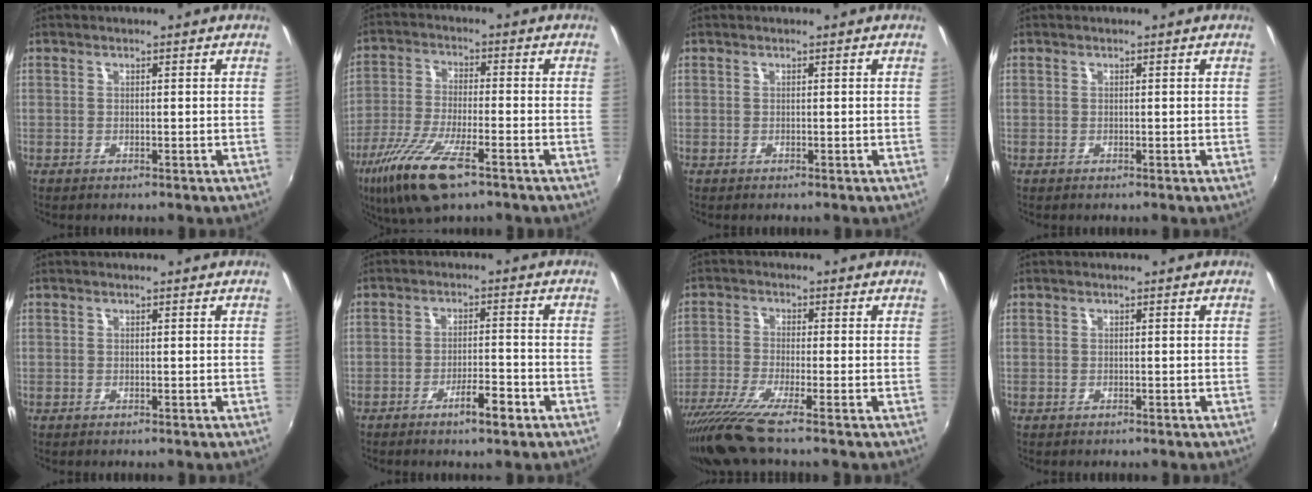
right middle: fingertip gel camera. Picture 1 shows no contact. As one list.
[{"total": 13.4, "force": [-8.0, 3.6, 10.2], "torque": [-0.219, -0.036, -0.156]}, {"total": 0.0}, {"total": 0.0}, {"total": 0.0}, {"total": 4.8, "force": [-2.9, 0.8, 3.7], "torque": [-0.069, -0.002, -0.044]}, {"total": 8.0, "force": [-6.6, -1.2, 4.3], "torque": [-0.098, -0.032, -0.126]}, {"total": 0.0}]